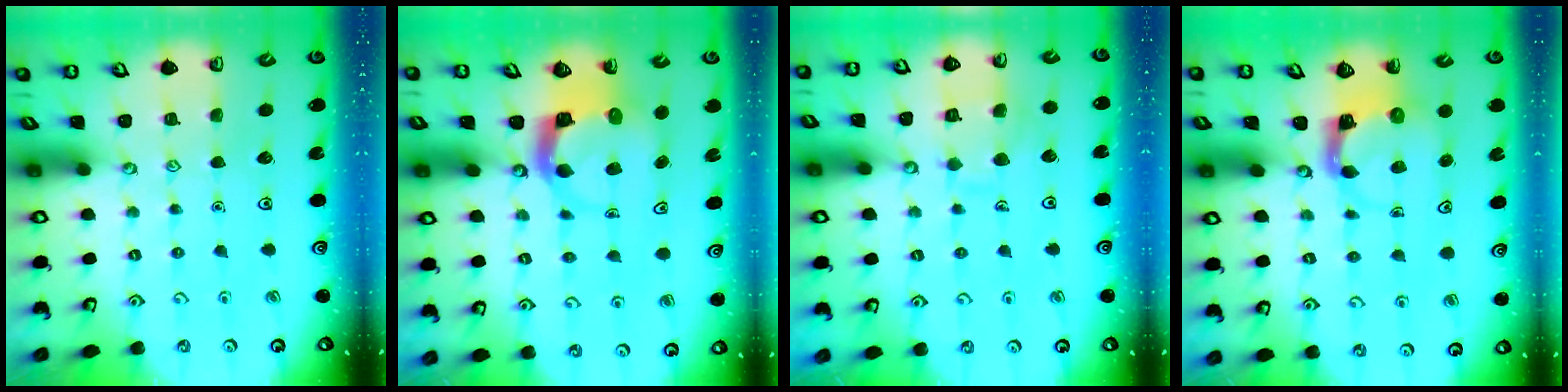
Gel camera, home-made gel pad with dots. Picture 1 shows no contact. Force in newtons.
{"total": 4.5, "press": 4.5, "slide": 0.3}
{"total": 8.0, "press": 8.0, "slide": 0.8}
{"total": 4.0, "press": 3.9, "slide": 0.7}